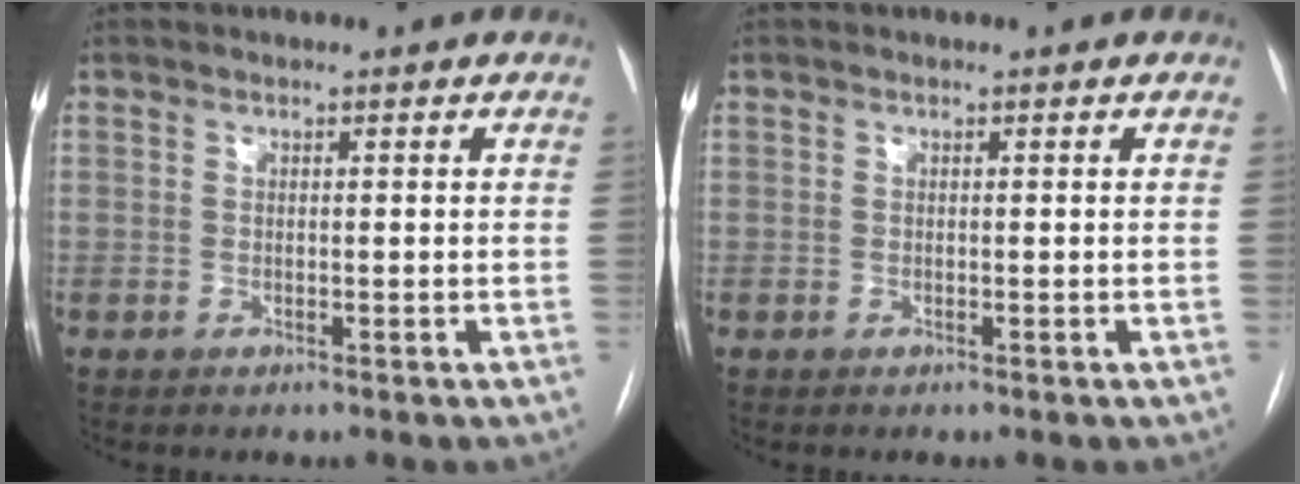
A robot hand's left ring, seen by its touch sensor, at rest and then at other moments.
{"total": 0.0}